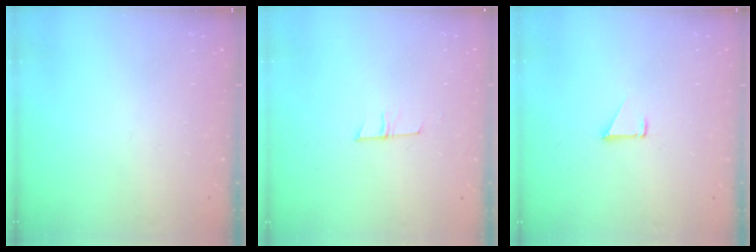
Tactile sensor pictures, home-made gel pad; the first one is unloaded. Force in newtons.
{"total": 5.5, "press": 5.5, "slide": 0.3}
{"total": 1.5, "press": 1.5, "slide": 0.1}